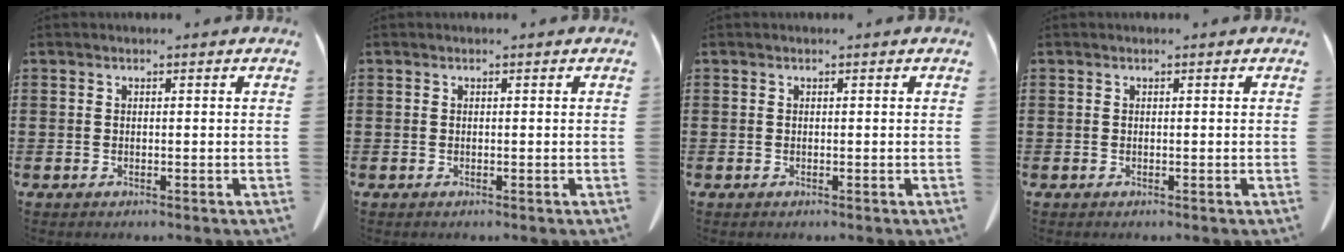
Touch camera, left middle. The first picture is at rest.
{"total": 0.0}
{"total": 0.0}
{"total": 0.0}